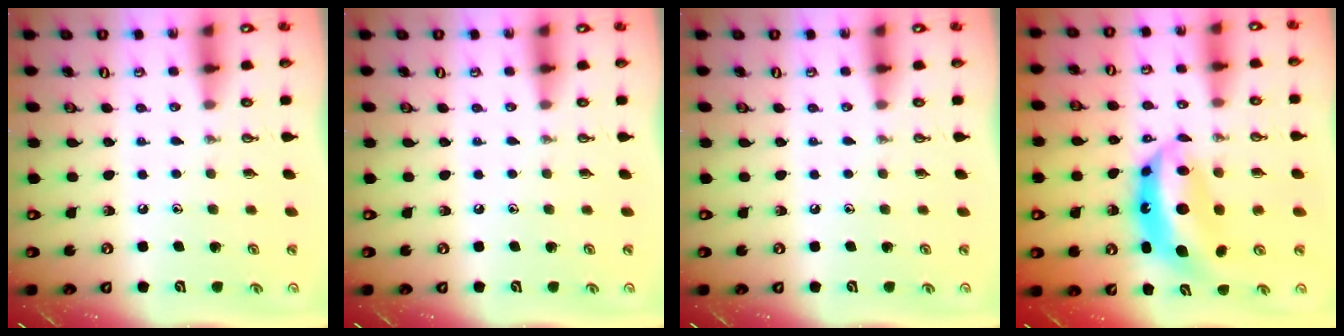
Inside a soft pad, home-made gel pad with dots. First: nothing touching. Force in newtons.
{"total": 0.0}
{"total": 0.0}
{"total": 9.3, "press": 9.2, "slide": 1.0}